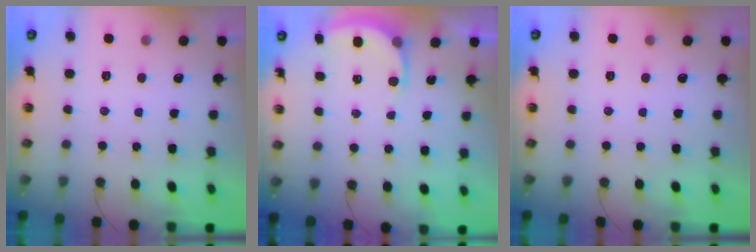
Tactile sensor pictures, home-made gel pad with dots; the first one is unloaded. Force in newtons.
{"total": 4.8, "press": 4.7, "slide": 0.2}
{"total": 0.0}